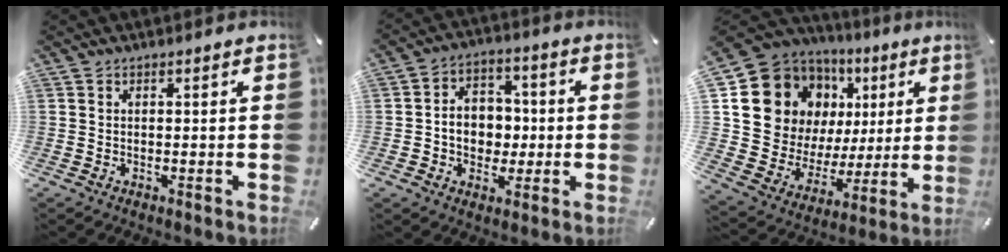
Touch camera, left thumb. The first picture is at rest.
{"total": 8.6, "force": [-1.1, 7.2, 4.4], "torque": [-0.072, 0.016, -0.019]}
{"total": 15.1, "force": [6.8, 12.2, 5.6], "torque": [-0.101, -0.051, 0.139]}